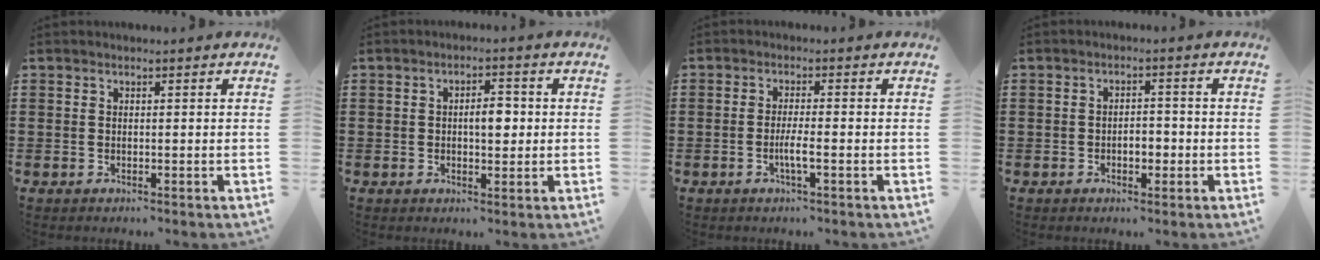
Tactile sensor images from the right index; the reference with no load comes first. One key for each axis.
{"total": 3.9, "fx": 0.1, "fy": 1.7, "fz": 3.5, "tx": -0.050, "ty": 0.000, "tz": -0.003}
{"total": 3.1, "fx": -1.2, "fy": 0.2, "fz": 2.9, "tx": -0.057, "ty": -0.006, "tz": -0.025}
{"total": 3.3, "fx": -1.1, "fy": 1.9, "fz": 2.4, "tx": -0.047, "ty": 0.005, "tz": -0.022}